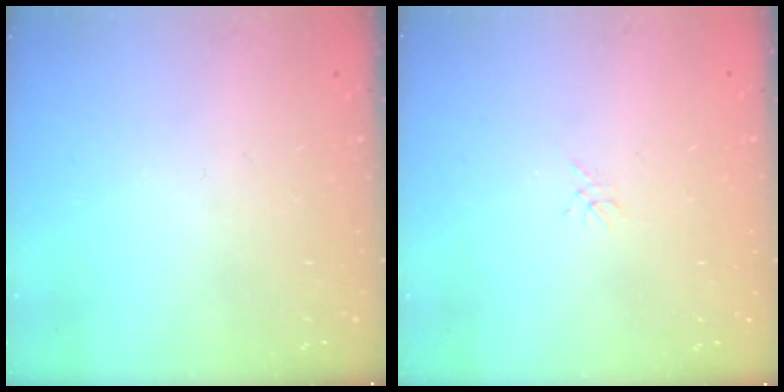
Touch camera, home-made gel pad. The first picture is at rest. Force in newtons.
{"total": 0.0}